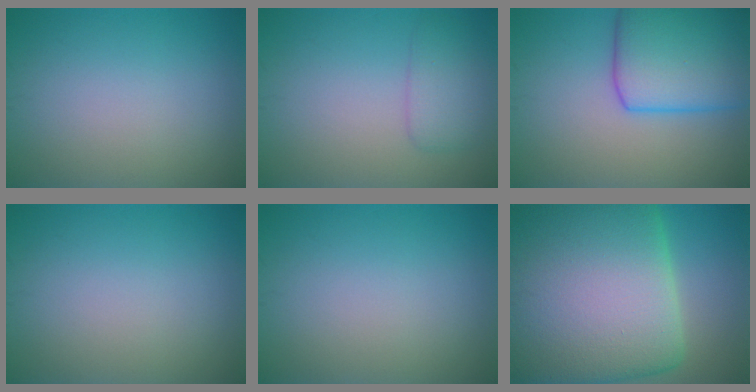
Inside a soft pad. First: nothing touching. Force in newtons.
{"total": 2.6, "press": 2.6, "slide": 0.0}
{"total": 8.4, "press": 8.4, "slide": 0.5}
{"total": 0.0}
{"total": 0.0}
{"total": 24.4, "press": 24.3, "slide": 0.7}